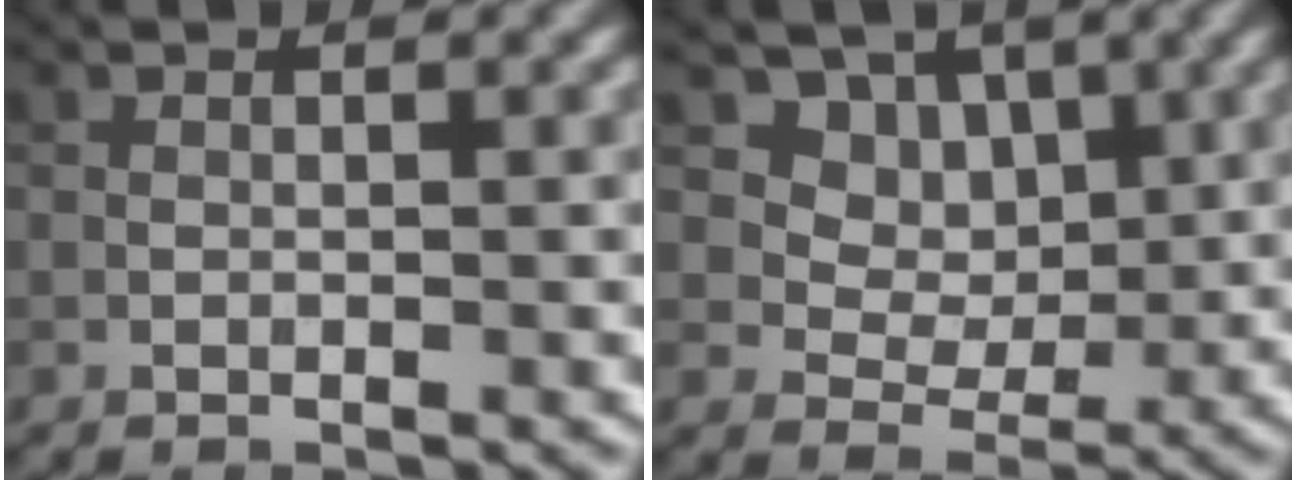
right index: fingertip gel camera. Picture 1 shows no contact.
{"total": 8.7, "force": [4.4, 6.6, 3.7], "torque": [-0.062, -0.016, 0.078]}